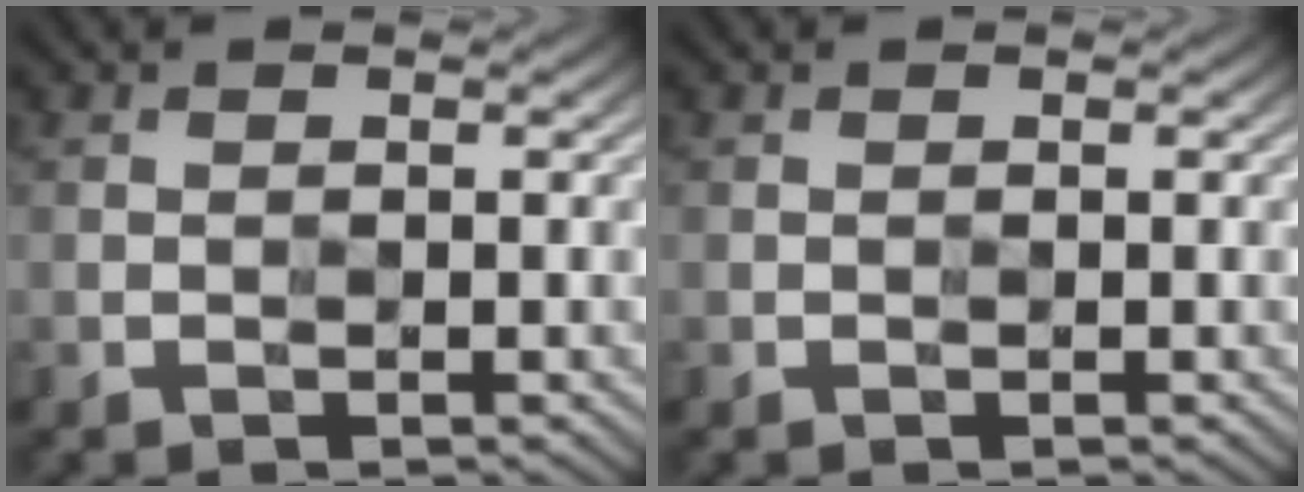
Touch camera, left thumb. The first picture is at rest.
{"total": 0.0}